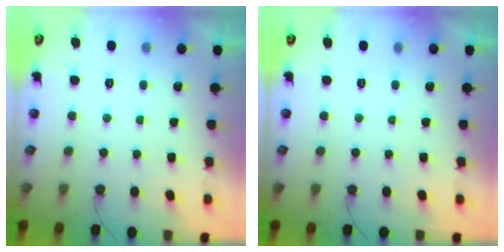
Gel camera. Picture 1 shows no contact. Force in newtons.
{"total": 0.0}